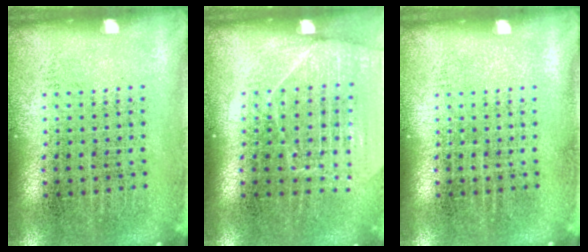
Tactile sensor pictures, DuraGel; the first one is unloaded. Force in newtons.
{"total": 1.6, "press": 1.6, "slide": 0.3}
{"total": 0.0}